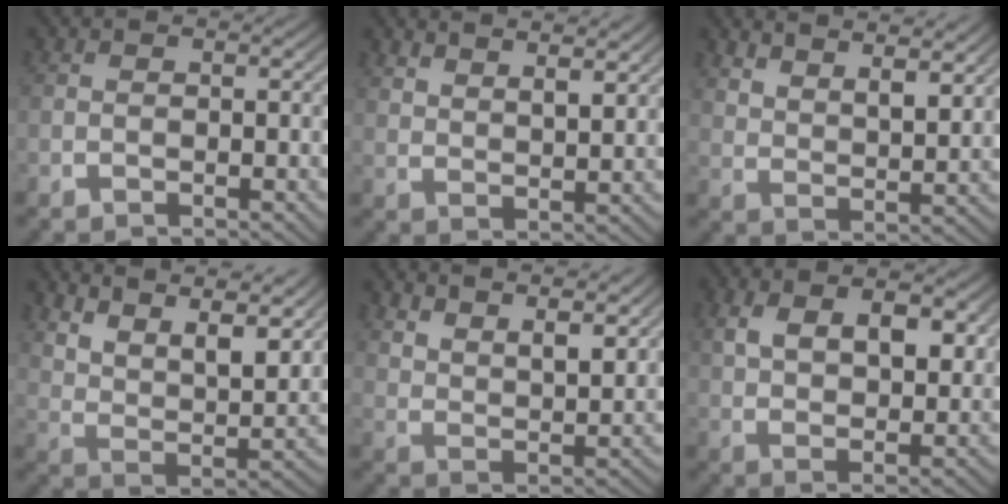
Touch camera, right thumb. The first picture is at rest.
{"total": 3.7, "force": [3.5, 0.4, 1.2], "torque": [-0.020, 0.001, 0.068]}
{"total": 4.6, "force": [4.1, 1.0, 1.9], "torque": [-0.032, -0.004, 0.080]}
{"total": 11.7, "force": [6.1, 6.2, 7.7], "torque": [-0.128, 0.003, 0.094]}
{"total": 5.1, "force": [4.3, 1.4, 2.3], "torque": [-0.038, -0.006, 0.082]}
{"total": 5.3, "force": [1.8, 2.6, 4.2], "torque": [-0.070, -0.003, 0.042]}